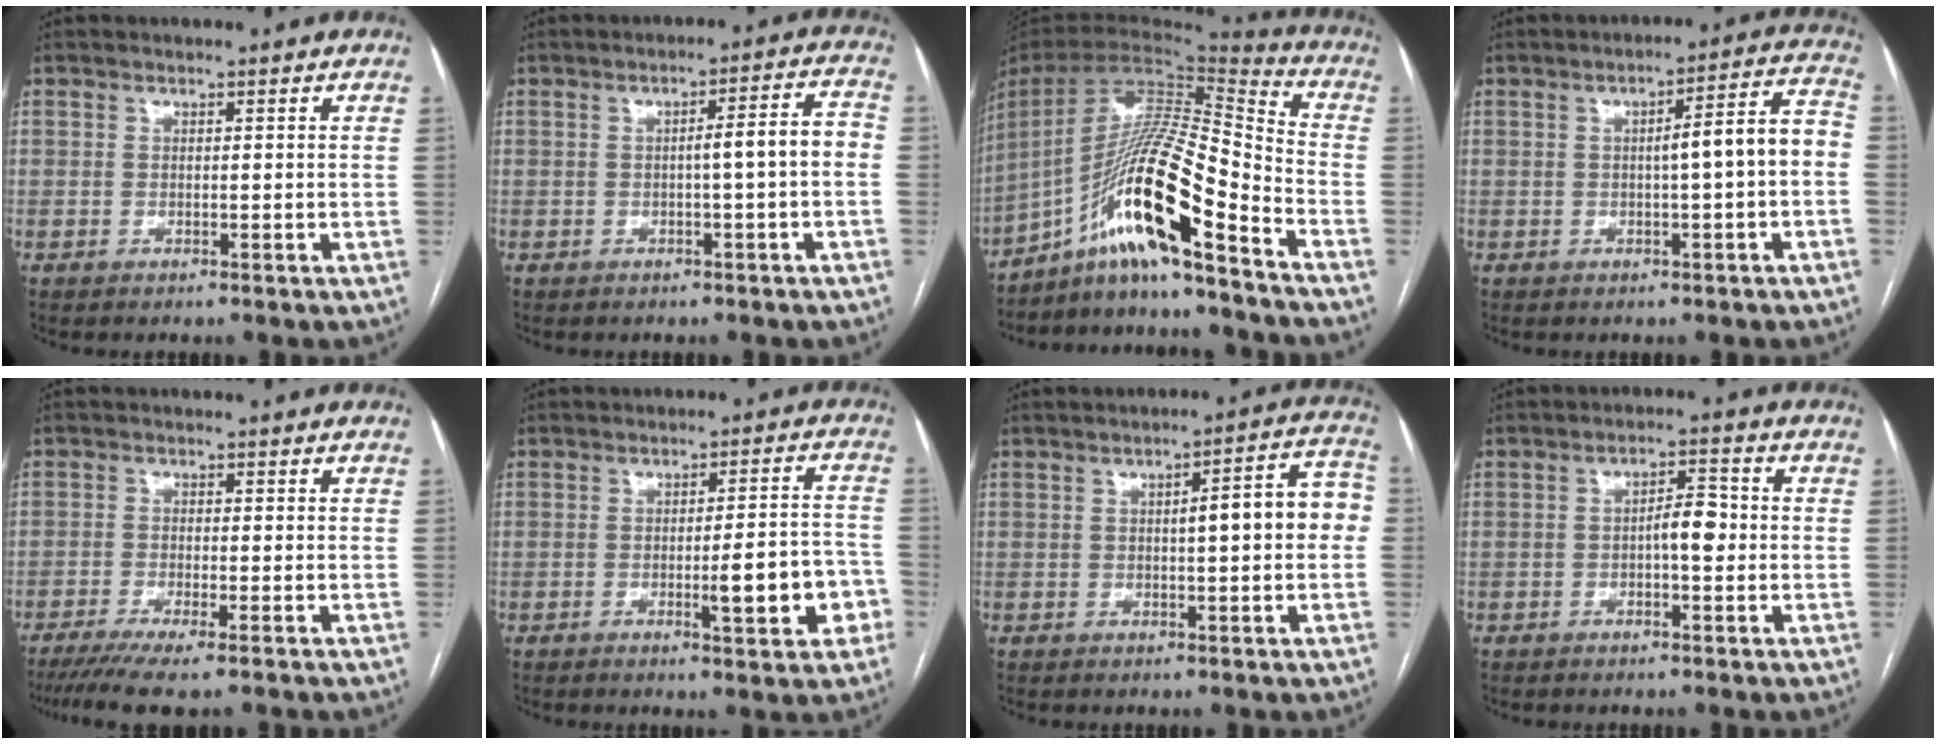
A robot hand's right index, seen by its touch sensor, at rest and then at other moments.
{"total": 5.3, "force": [-0.9, 0.1, 5.3], "torque": [-0.071, 0.020, -0.012]}
{"total": 18.8, "force": [-11.7, 0.4, 14.7], "torque": [-0.292, 0.001, -0.216]}
{"total": 7.7, "force": [-0.8, 0.4, 7.6], "torque": [-0.103, 0.030, -0.012]}
{"total": 7.4, "force": [-5.5, 0.2, 4.9], "torque": [-0.076, -0.016, -0.089]}
{"total": 8.8, "force": [-2.9, 1.6, 8.2], "torque": [-0.101, 0.015, -0.033]}
{"total": 8.6, "force": [0.3, 1.4, 8.4], "torque": [-0.107, 0.032, 0.001]}
{"total": 4.2, "force": [-0.5, 1.3, 4.0], "torque": [-0.060, 0.011, -0.010]}